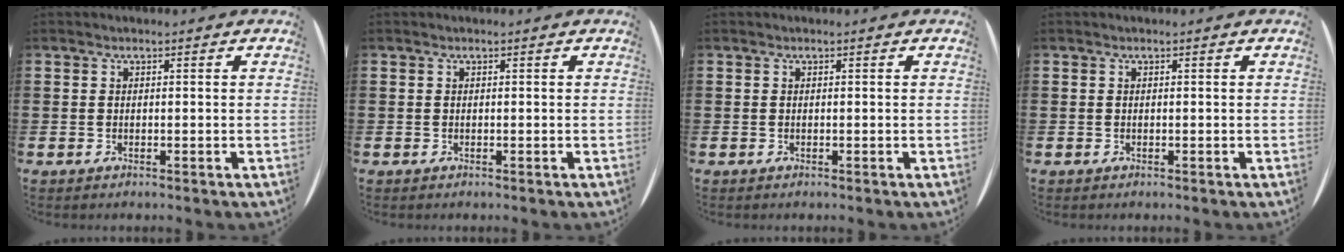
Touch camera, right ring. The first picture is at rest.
{"total": 0.0}
{"total": 0.0}
{"total": 0.0}